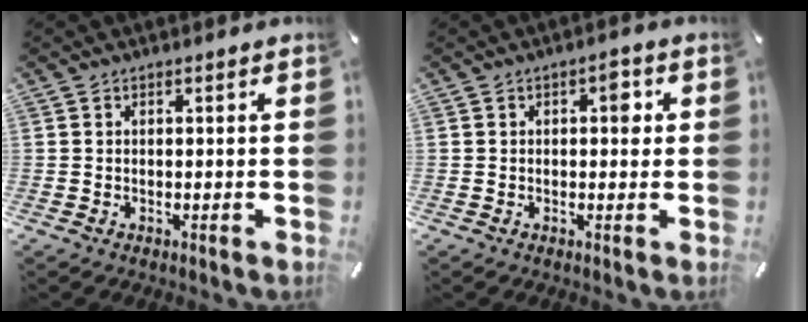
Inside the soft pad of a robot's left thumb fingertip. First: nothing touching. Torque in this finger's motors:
{"motor_torque": [0.29, 1.02, 0.45, -0.44, 0.00]}